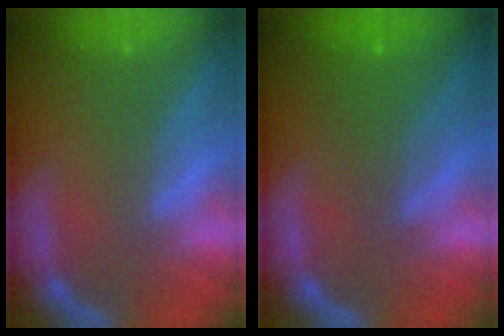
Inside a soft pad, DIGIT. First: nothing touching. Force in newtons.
{"total": 3.6}